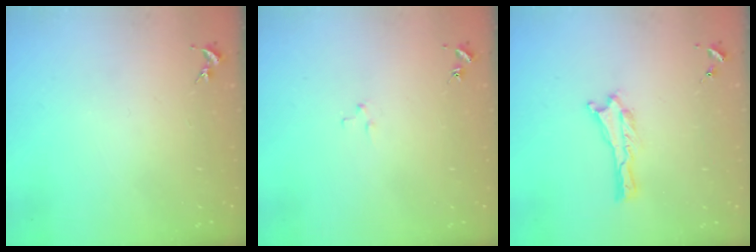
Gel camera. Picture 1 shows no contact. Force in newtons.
{"total": 1.8, "press": 1.8, "slide": 0.1}
{"total": 0.0}